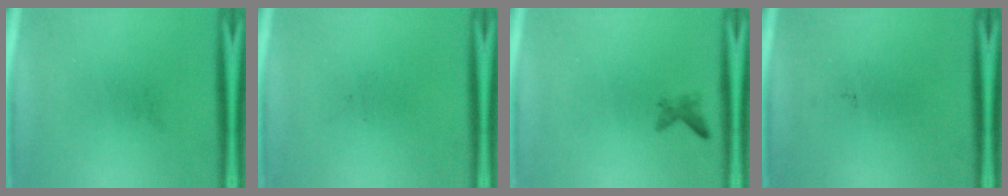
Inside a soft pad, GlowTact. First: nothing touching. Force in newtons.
{"total": 0.0}
{"total": 1.1}
{"total": 0.0}